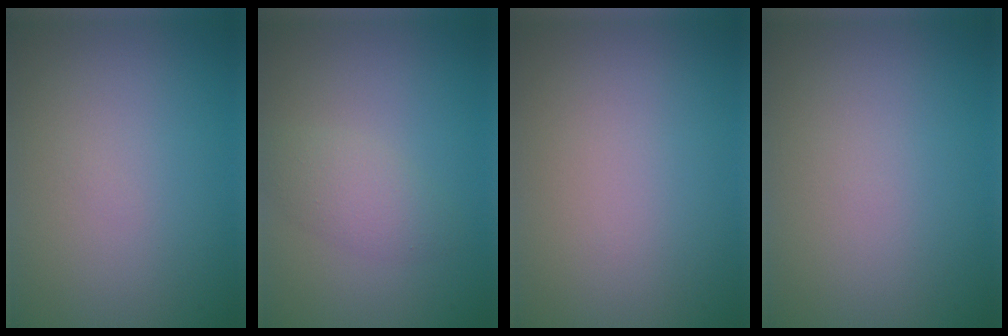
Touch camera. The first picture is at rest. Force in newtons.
{"total": 2.4, "press": 2.4, "slide": 0.1}
{"total": 0.0}
{"total": 0.0}